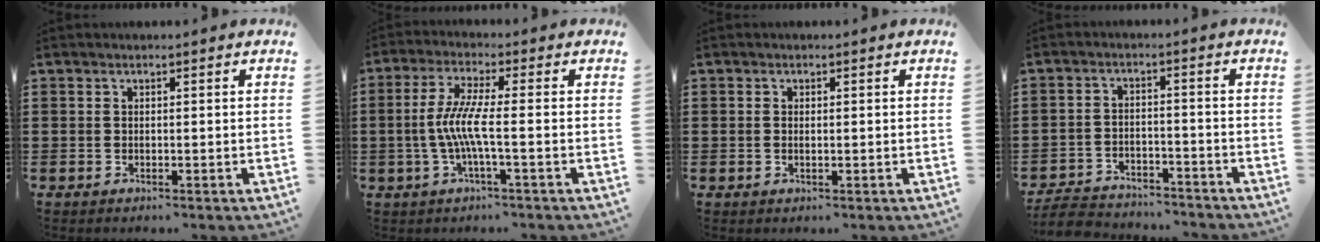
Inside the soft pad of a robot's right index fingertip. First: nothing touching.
{"total": 6.1, "force": [-1.3, 0.2, 5.9], "torque": [-0.136, -0.014, -0.036]}
{"total": 0.5, "force": [0.0, 0.2, 0.4], "torque": [-0.011, -0.002, 0.000]}
{"total": 5.9, "force": [-5.8, 1.0, 0.9], "torque": [-0.023, 0.007, -0.115]}